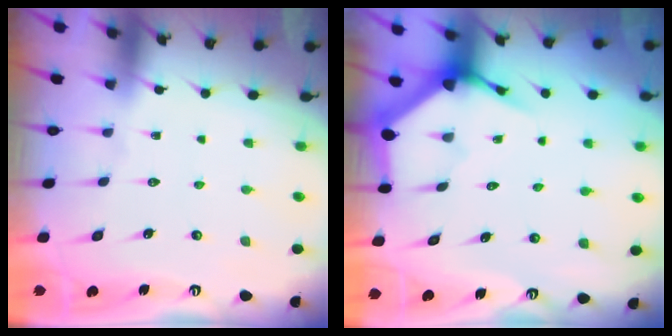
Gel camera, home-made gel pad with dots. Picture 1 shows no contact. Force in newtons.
{"total": 3.8, "press": 3.8, "slide": 0.4}